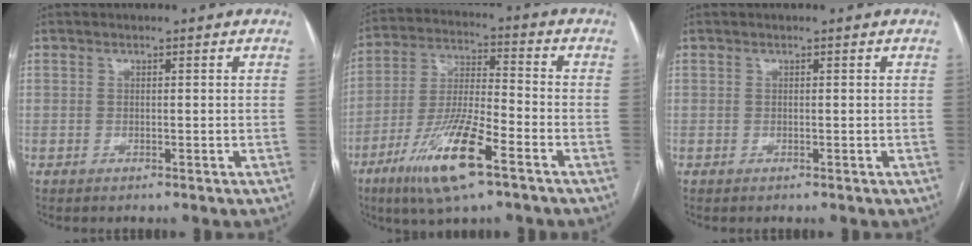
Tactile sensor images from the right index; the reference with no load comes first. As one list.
[{"total": 14.1, "force": [-7.7, 2.3, 11.6], "torque": [-0.233, -0.018, -0.138]}, {"total": 0.0}]